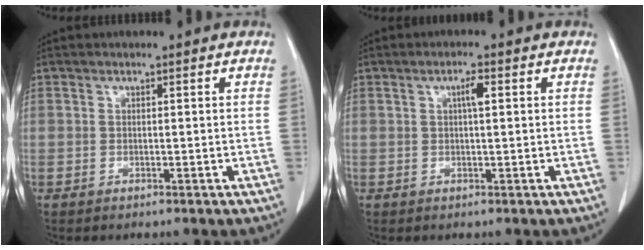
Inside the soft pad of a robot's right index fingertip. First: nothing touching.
{"total": 2.1, "force": [0.6, 0.2, 2.0], "torque": [-0.036, 0.004, 0.009]}